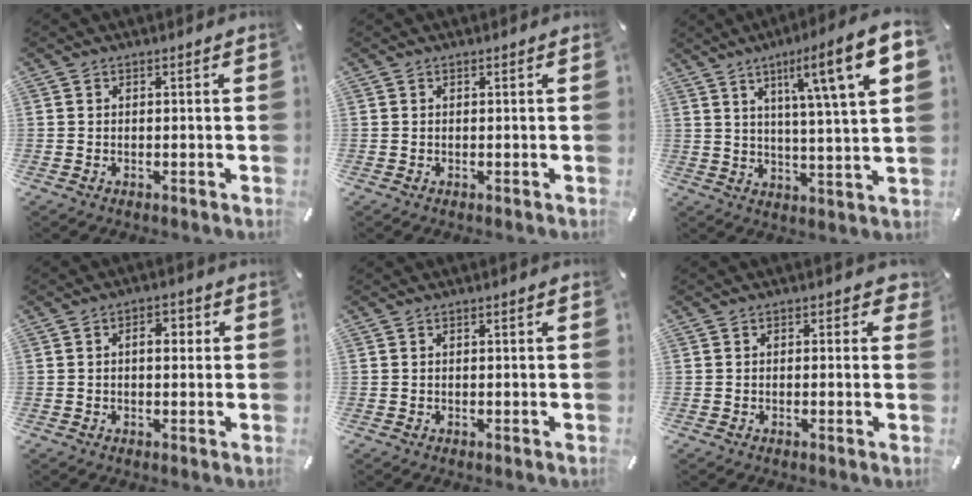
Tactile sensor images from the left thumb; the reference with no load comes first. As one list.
[{"total": 0.0}, {"total": 14.5, "force": [6.6, 1.6, 12.8], "torque": [-0.191, -0.040, 0.087]}, {"total": 4.1, "force": [0.4, 2.4, 3.3], "torque": [-0.043, 0.003, -0.002]}, {"total": 0.8, "force": [0.0, 0.1, 0.8], "torque": [-0.013, 0.000, 0.000]}, {"total": 1.8, "force": [-0.1, 1.2, 1.4], "torque": [-0.010, 0.001, -0.006]}]